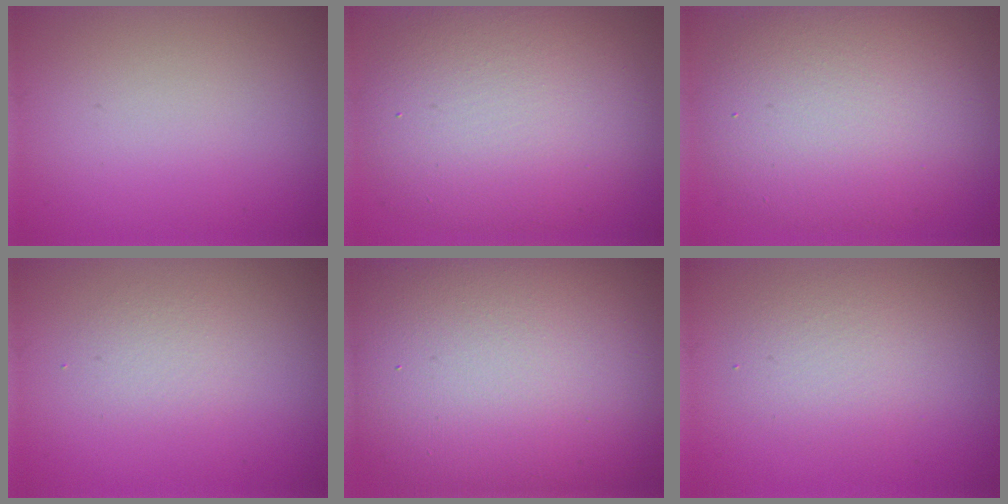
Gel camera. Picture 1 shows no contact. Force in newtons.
{"total": 10.1, "press": 10.1, "slide": 0.5}
{"total": 9.5, "press": 9.5, "slide": 0.4}
{"total": 1.5, "press": 1.5, "slide": 0.1}
{"total": 19.3, "press": 19.3, "slide": 1.0}
{"total": 2.7, "press": 2.6, "slide": 0.3}